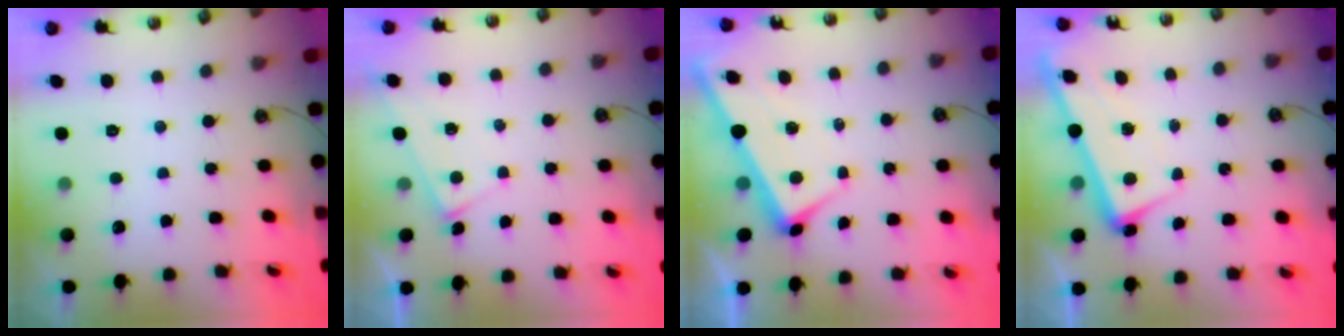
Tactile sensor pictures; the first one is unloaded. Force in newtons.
{"total": 2.9, "press": 2.9, "slide": 0.3}
{"total": 3.0, "press": 2.9, "slide": 0.6}
{"total": 2.3, "press": 2.2, "slide": 0.9}